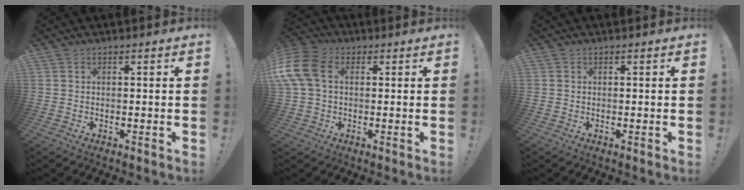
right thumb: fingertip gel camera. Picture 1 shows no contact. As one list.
[{"total": 12.6, "force": [2.1, 8.3, 9.2], "torque": [-0.212, 0.003, 0.041]}, {"total": 0.0}]